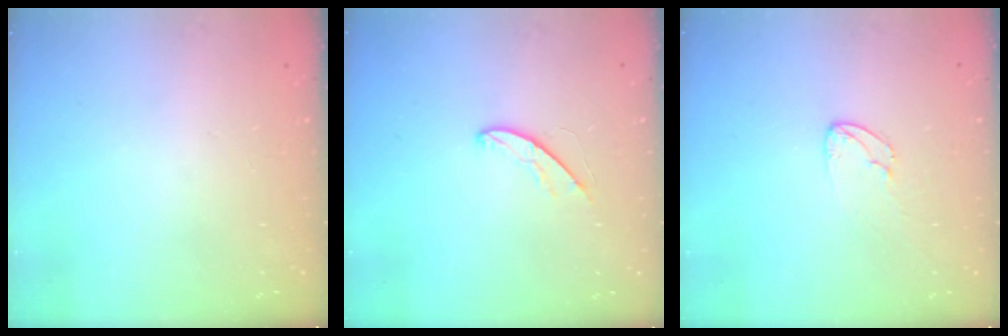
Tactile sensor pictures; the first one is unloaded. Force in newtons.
{"total": 4.6, "press": 4.6, "slide": 0.3}
{"total": 3.1, "press": 3.1, "slide": 0.3}